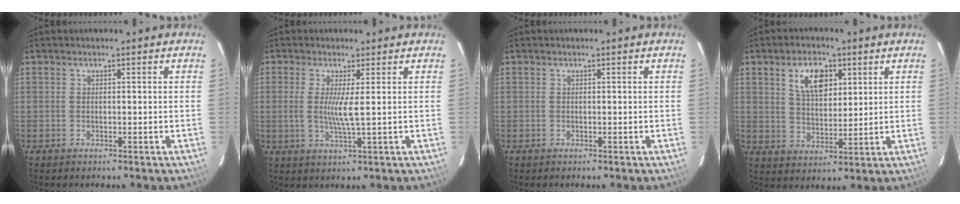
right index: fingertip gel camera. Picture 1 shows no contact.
{"total": 4.3, "force": [0.5, -0.4, 4.3], "torque": [-0.086, -0.010, 0.004]}
{"total": 0.0}
{"total": 8.3, "force": [3.8, 4.4, 6.0], "torque": [-0.105, 0.012, 0.071]}